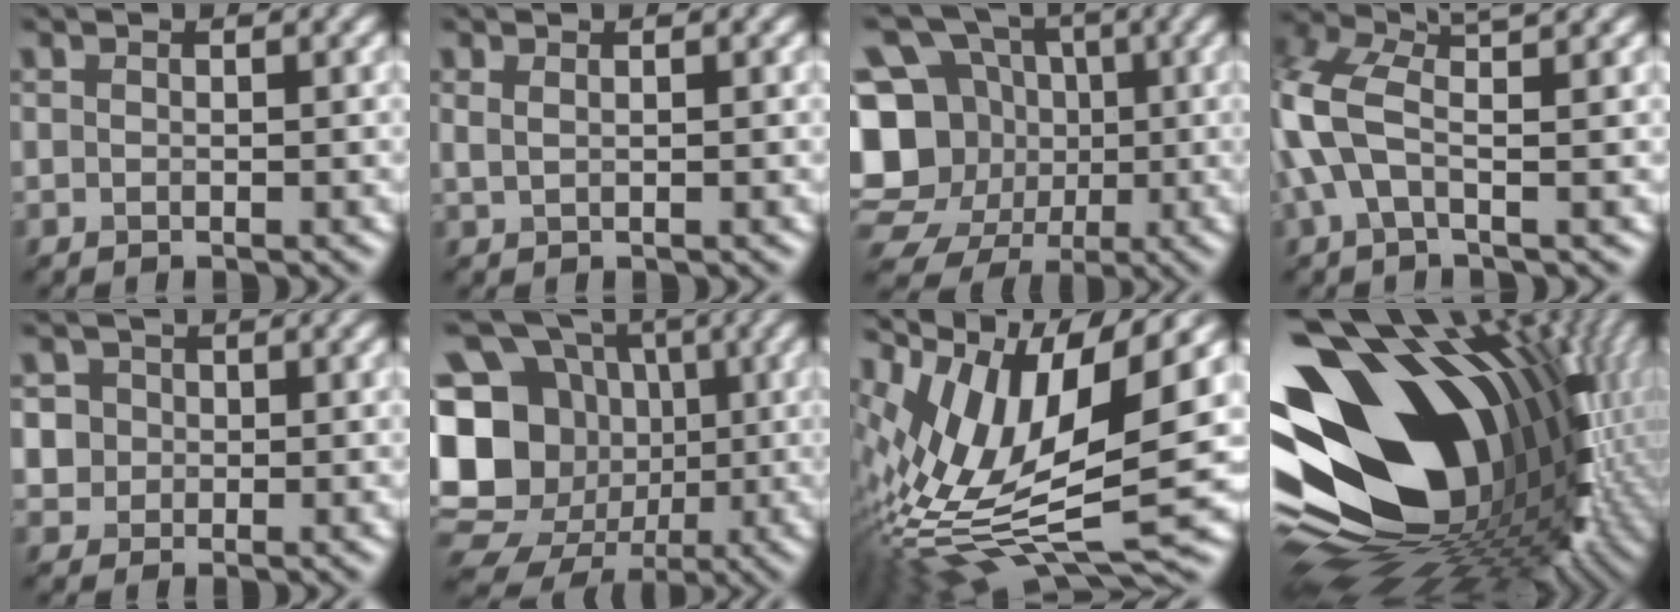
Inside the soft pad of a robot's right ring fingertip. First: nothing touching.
{"total": 1.3, "force": [0.6, 0.6, 1.0], "torque": [-0.014, 0.000, 0.009]}
{"total": 13.2, "force": [-1.3, 11.9, 5.6], "torque": [-0.141, 0.014, -0.046]}
{"total": 6.5, "force": [1.1, 2.3, 5.9], "torque": [-0.146, 0.012, 0.010]}
{"total": 3.5, "force": [0.9, 3.2, 1.2], "torque": [-0.013, 0.012, 0.011]}
{"total": 20.0, "force": [-1.3, 18.1, 8.6], "torque": [-0.210, 0.018, -0.051]}
{"total": 13.9, "force": [2.2, 5.2, 12.8], "torque": [-0.259, 0.007, 0.047]}
{"total": 20.3, "force": [0.1, 13.5, 15.1], "torque": [-0.281, -0.031, 0.017]}